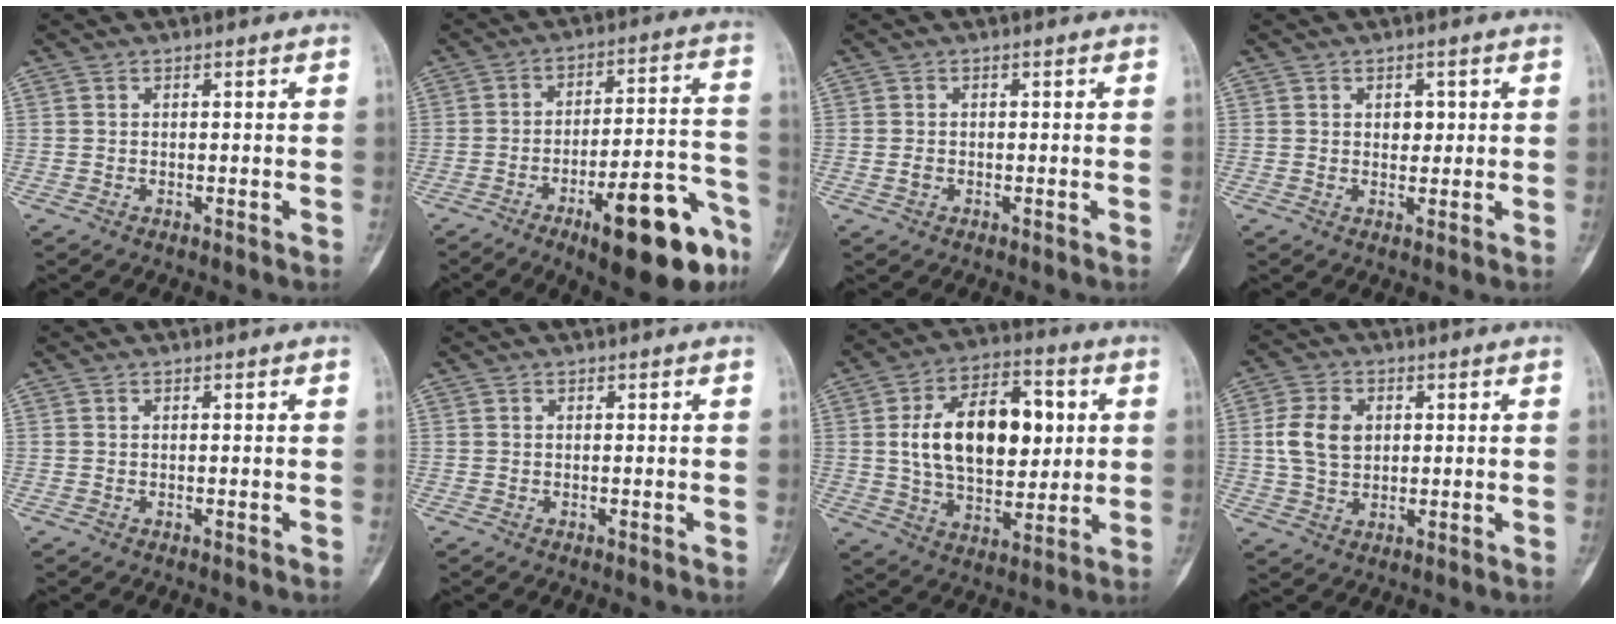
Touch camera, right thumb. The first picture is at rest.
{"total": 19.4, "force": [-10.4, 6.0, 15.2], "torque": [-0.163, 0.076, -0.141]}
{"total": 1.2, "force": [-0.4, 0.9, 0.6], "torque": [-0.008, 0.004, -0.006]}
{"total": 2.4, "force": [0.6, 1.8, 1.5], "torque": [-0.002, -0.001, 0.007]}
{"total": 0.0}
{"total": 0.0}
{"total": 19.9, "force": [3.2, 11.7, 15.8], "torque": [-0.220, 0.003, 0.055]}
{"total": 7.8, "force": [1.2, 5.8, 5.1], "torque": [-0.089, 0.000, 0.024]}